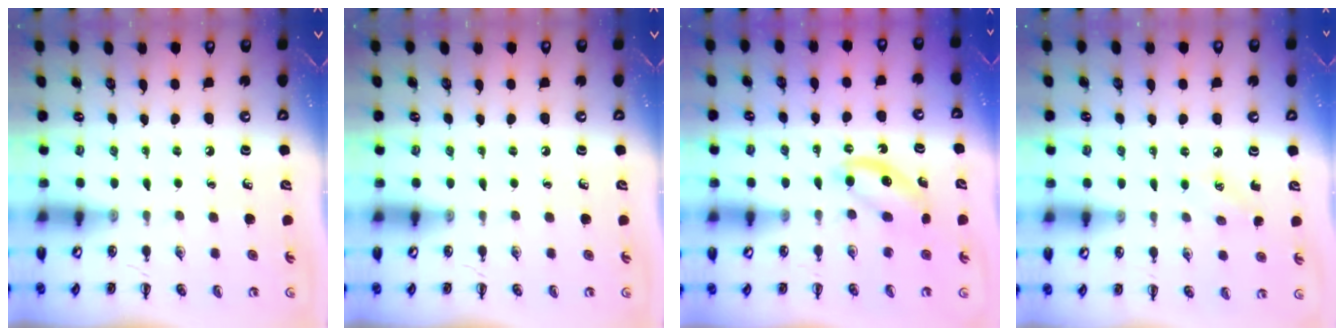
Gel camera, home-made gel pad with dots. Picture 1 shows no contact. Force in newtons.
{"total": 0.0}
{"total": 5.3, "press": 5.1, "slide": 1.2}
{"total": 6.2, "press": 5.9, "slide": 1.7}